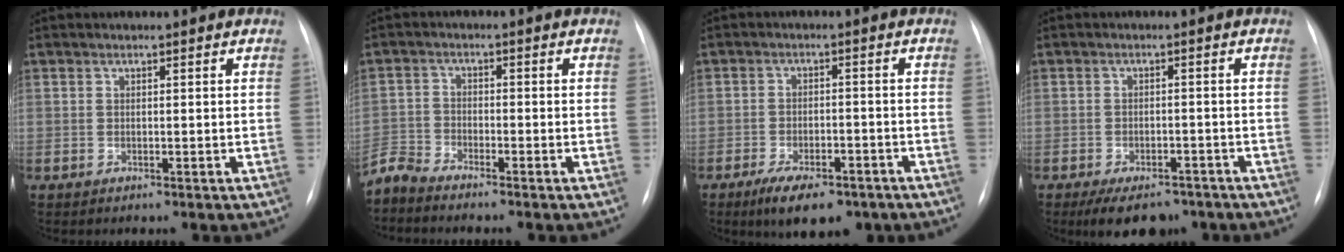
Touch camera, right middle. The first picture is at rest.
{"total": 3.4, "force": [-3.4, -0.3, -0.1], "torque": [0.003, -0.019, -0.070]}
{"total": 9.4, "force": [-6.6, 3.8, 5.5], "torque": [-0.083, -0.005, -0.098]}
{"total": 7.9, "force": [-5.9, 3.7, 3.6], "torque": [-0.048, 0.001, -0.085]}